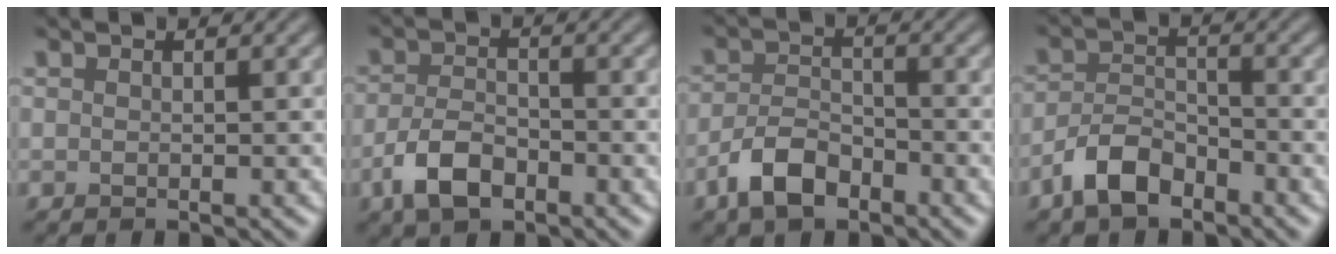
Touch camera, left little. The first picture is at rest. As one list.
[{"total": 4.1, "force": [-2.4, 2.1, 2.6], "torque": [-0.051, -0.001, -0.053]}, {"total": 4.2, "force": [-2.8, 2.0, 2.4], "torque": [-0.042, 0.001, -0.061]}, {"total": 4.1, "force": [-3.0, 1.8, 2.1], "torque": [-0.038, 0.006, -0.065]}]